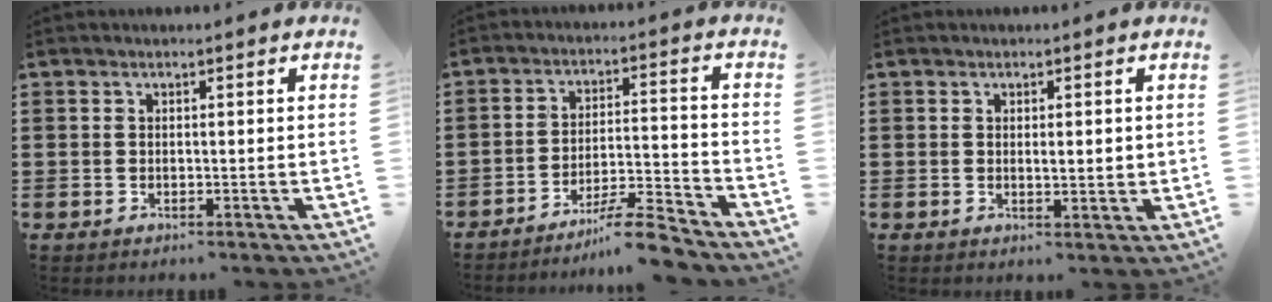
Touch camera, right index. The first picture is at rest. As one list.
[{"total": 7.8, "force": [-6.8, 0.2, 3.9], "torque": [-0.063, 0.006, -0.128]}, {"total": 1.7, "force": [0.2, 0.5, 1.6], "torque": [-0.032, 0.002, 0.002]}]